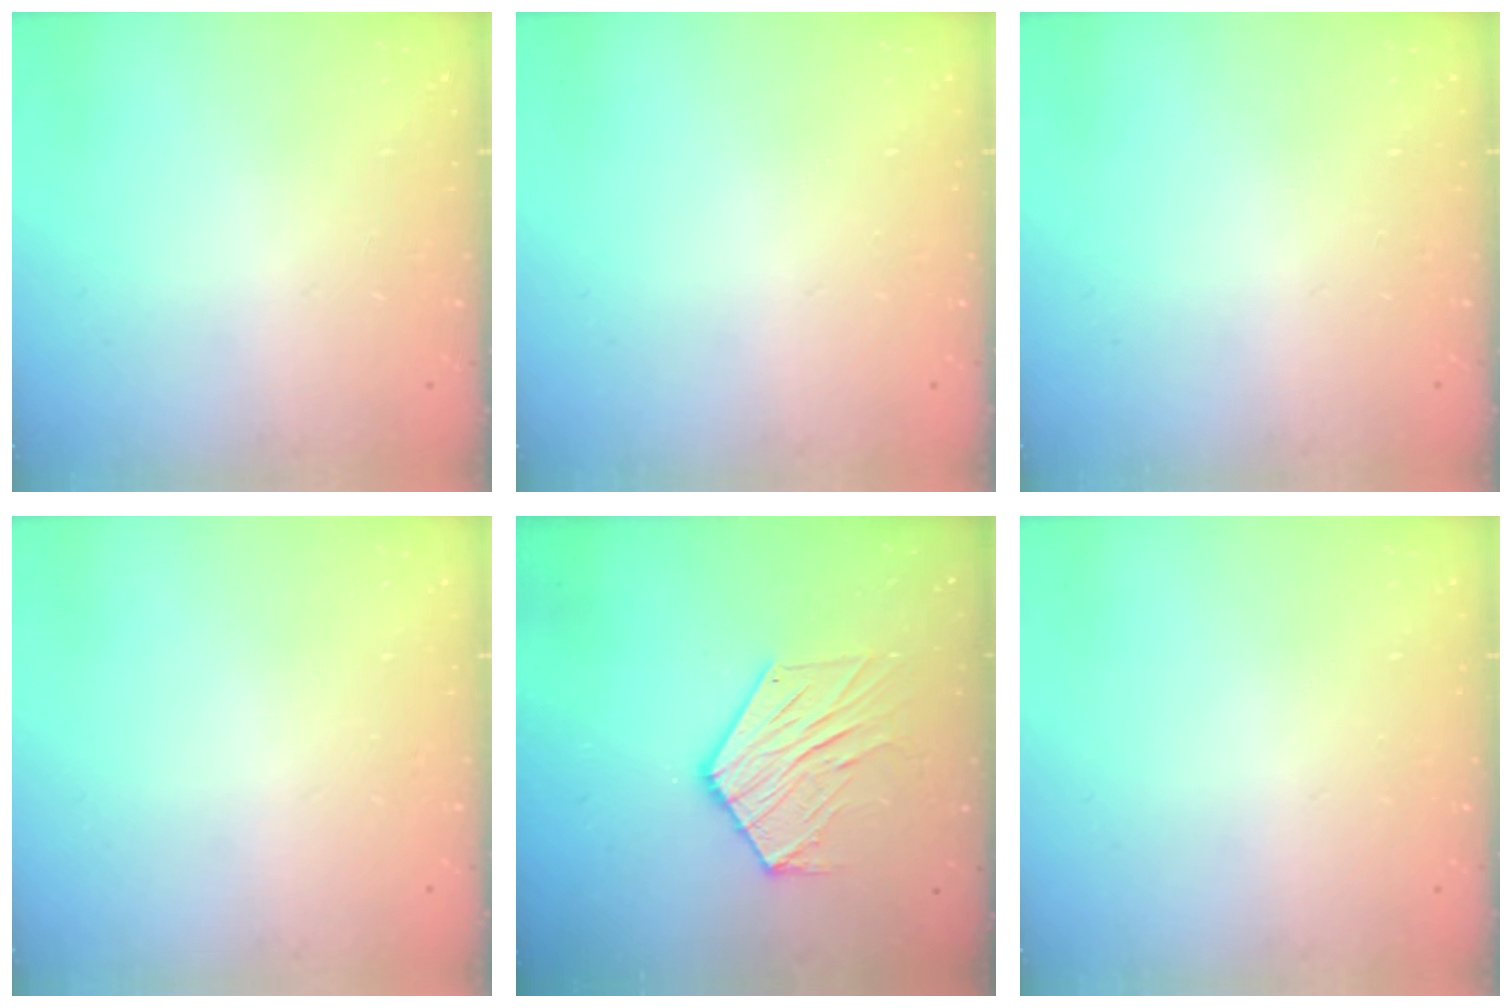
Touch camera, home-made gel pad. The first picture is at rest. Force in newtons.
{"total": 0.0}
{"total": 0.0}
{"total": 0.0}
{"total": 12.2, "press": 12.2, "slide": 1.0}
{"total": 0.0}